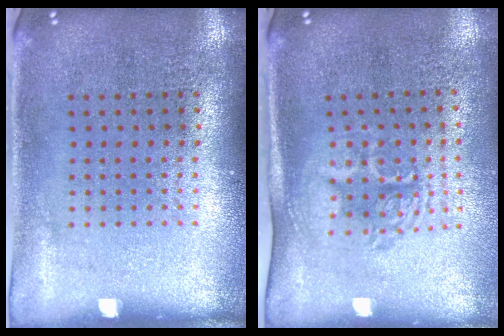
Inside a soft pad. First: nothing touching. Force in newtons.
{"total": 1.7, "press": 1.4, "slide": 1.1}